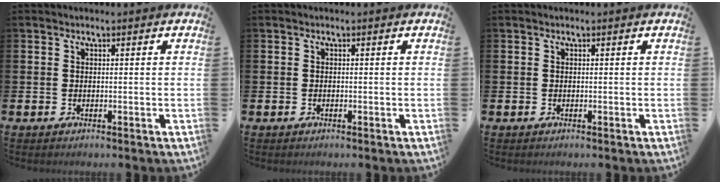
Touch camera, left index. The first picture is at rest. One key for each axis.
{"total": 0.0}
{"total": 0.0}